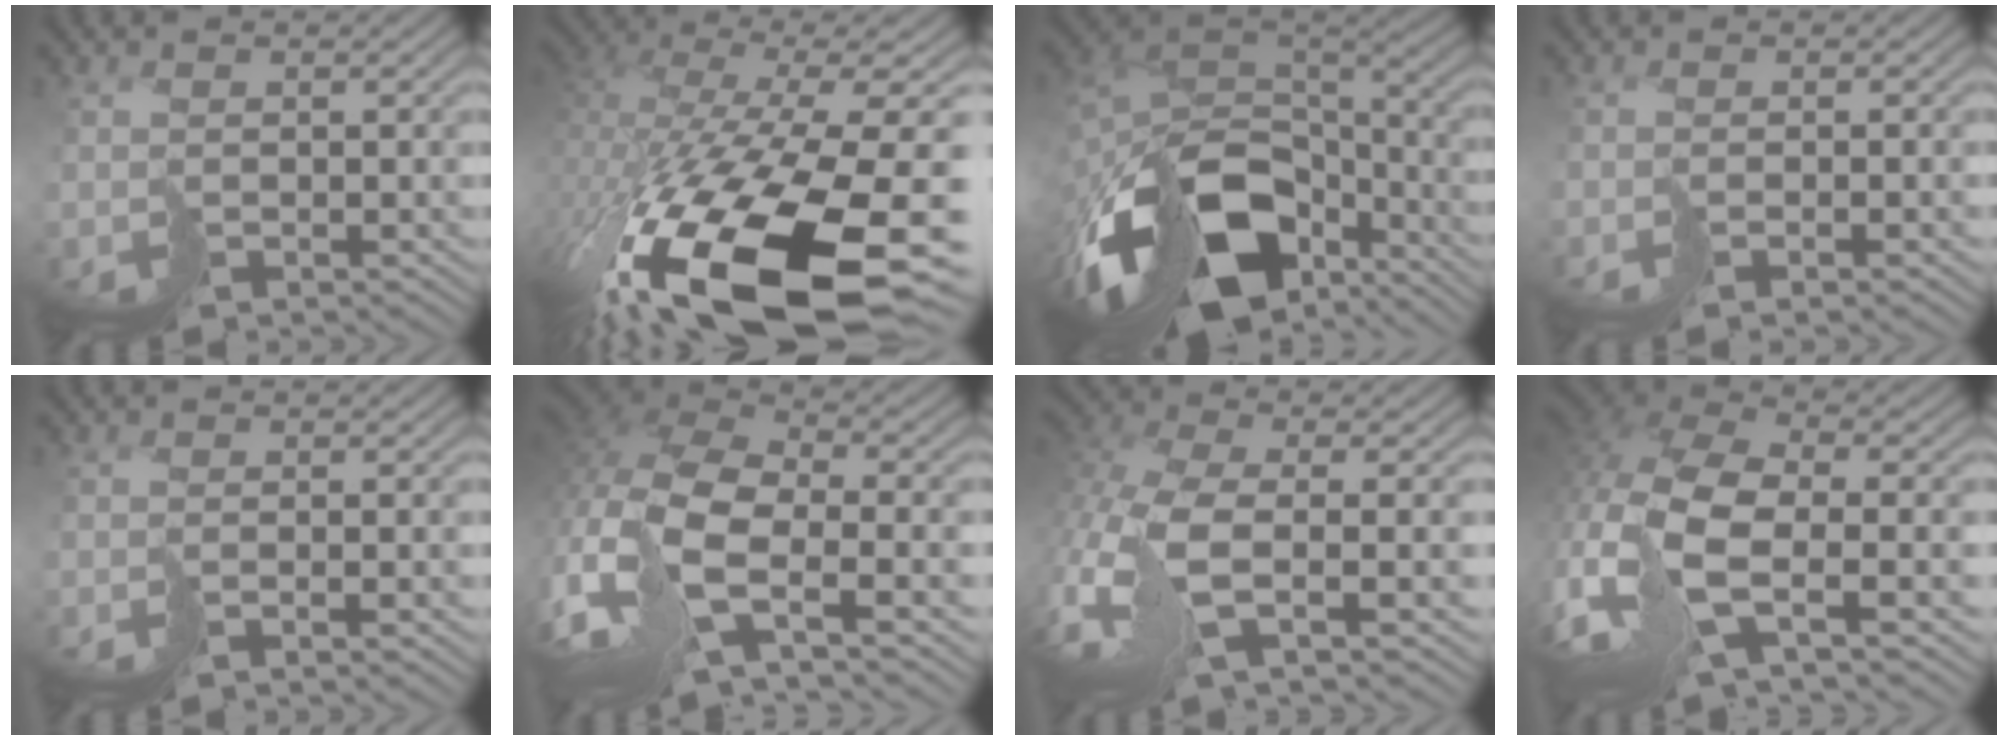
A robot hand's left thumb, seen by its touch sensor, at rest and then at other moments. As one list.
[{"total": 18.8, "force": [-8.7, 7.5, 15.0], "torque": [-0.325, -0.086, -0.094]}, {"total": 16.7, "force": [-8.7, 9.6, 10.5], "torque": [-0.244, -0.034, -0.139]}, {"total": 1.2, "force": [-0.9, -0.3, 0.8], "torque": [-0.008, 0.005, -0.017]}, {"total": 1.2, "force": [-0.9, -0.3, 0.7], "torque": [-0.005, 0.005, -0.020]}, {"total": 15.1, "force": [-5.3, 6.5, 12.5], "torque": [-0.316, -0.018, -0.092]}, {"total": 10.6, "force": [-3.6, 3.8, 9.1], "torque": [-0.235, -0.014, -0.081]}, {"total": 13.7, "force": [-3.8, 6.0, 11.7], "torque": [-0.292, -0.016, -0.075]}]